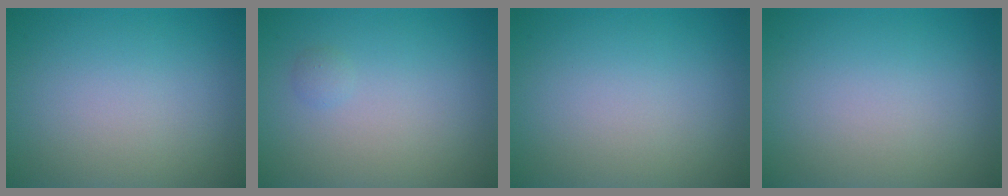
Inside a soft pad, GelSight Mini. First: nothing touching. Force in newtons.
{"total": 0.6, "press": 0.6, "slide": 0.0}
{"total": 0.0}
{"total": 0.0}